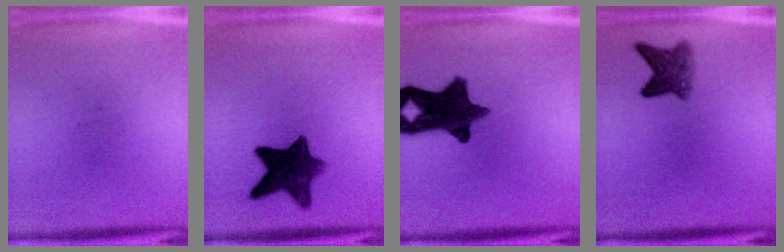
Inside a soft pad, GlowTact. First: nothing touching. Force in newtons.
{"total": 10.2}
{"total": 14.0}
{"total": 4.5}